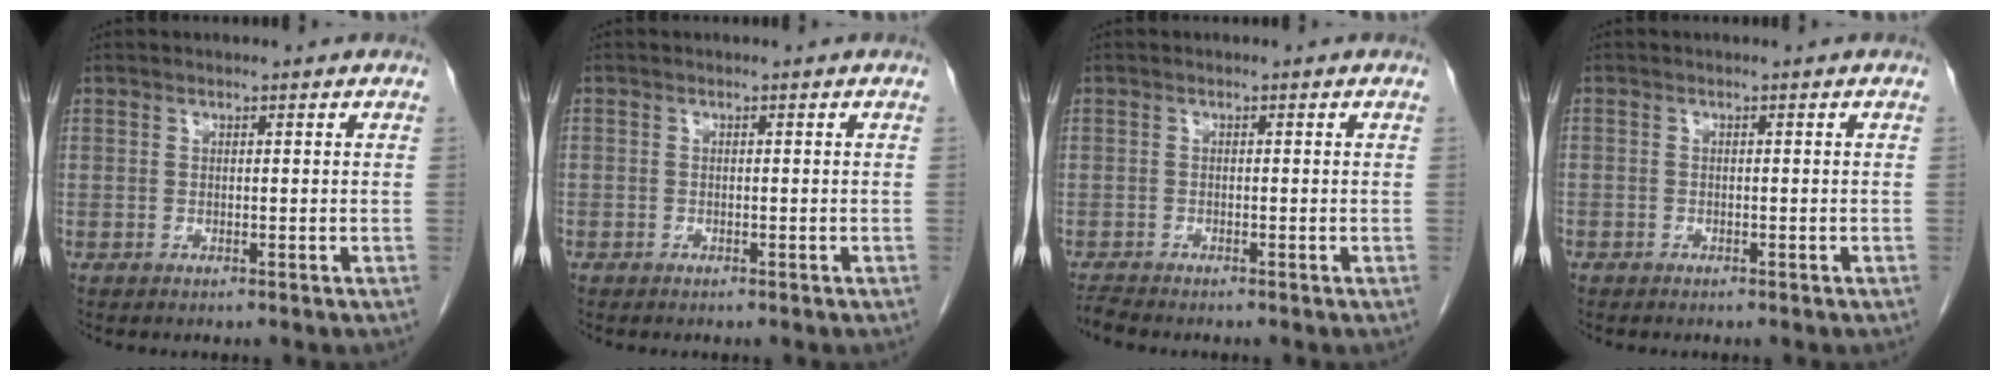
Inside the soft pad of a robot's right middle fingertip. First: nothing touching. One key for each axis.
{"total": 0.6, "fx": -0.4, "fy": 0.5, "fz": -0.1, "tx": 0.000, "ty": 0.006, "tz": -0.008}
{"total": 1.6, "fx": -1.5, "fy": -0.4, "fz": 0.1, "tx": -0.015, "ty": -0.013, "tz": -0.030}
{"total": 0.6, "fx": -0.4, "fy": 0.4, "fz": 0.0, "tx": 0.000, "ty": 0.004, "tz": -0.009}